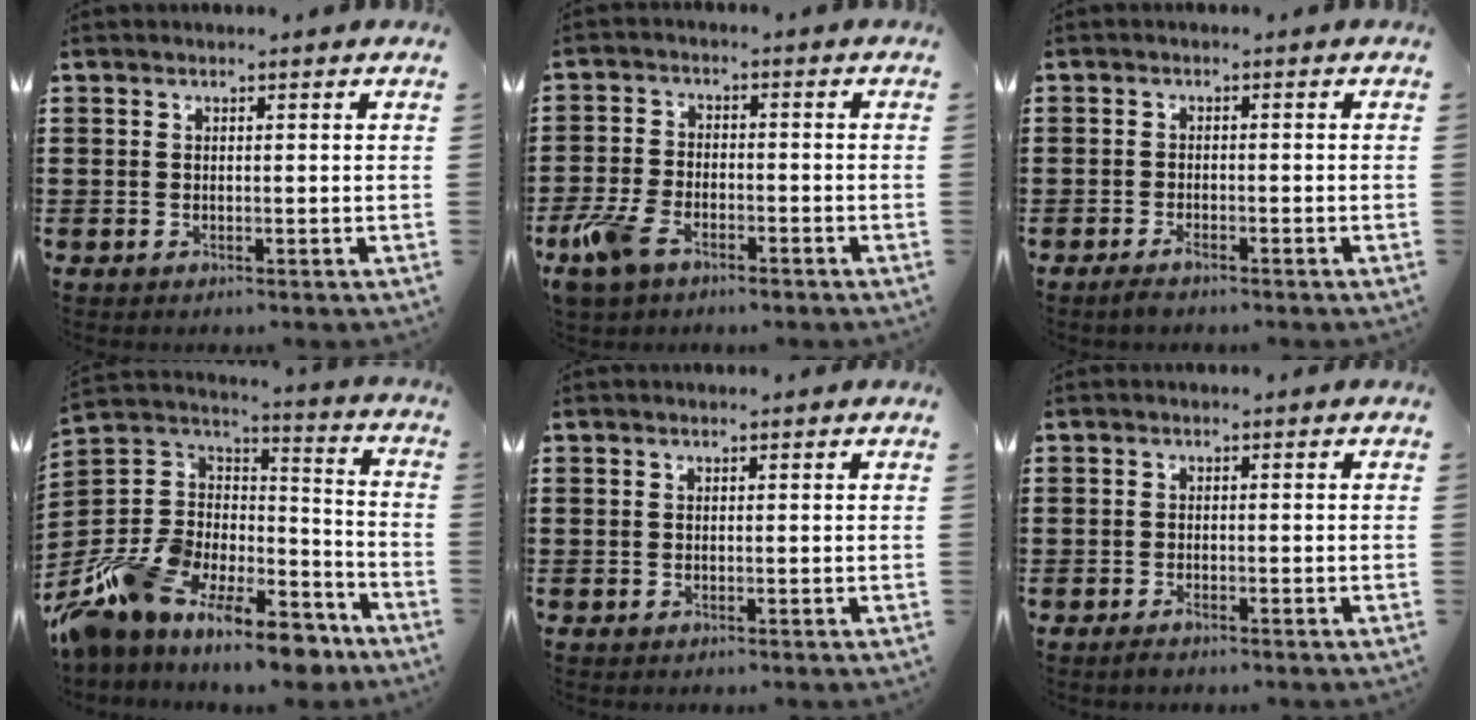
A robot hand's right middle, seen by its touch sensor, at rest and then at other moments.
{"total": 6.1, "force": [-3.9, 2.9, 3.7], "torque": [-0.108, -0.005, -0.083]}
{"total": 2.2, "force": [-1.7, 0.5, 1.3], "torque": [-0.028, -0.001, -0.034]}
{"total": 13.1, "force": [-11.1, 5.5, 4.4], "torque": [-0.101, 0.026, -0.210]}
{"total": 0.0}
{"total": 1.0, "force": [-0.8, 0.2, 0.6], "torque": [-0.012, -0.003, -0.016]}